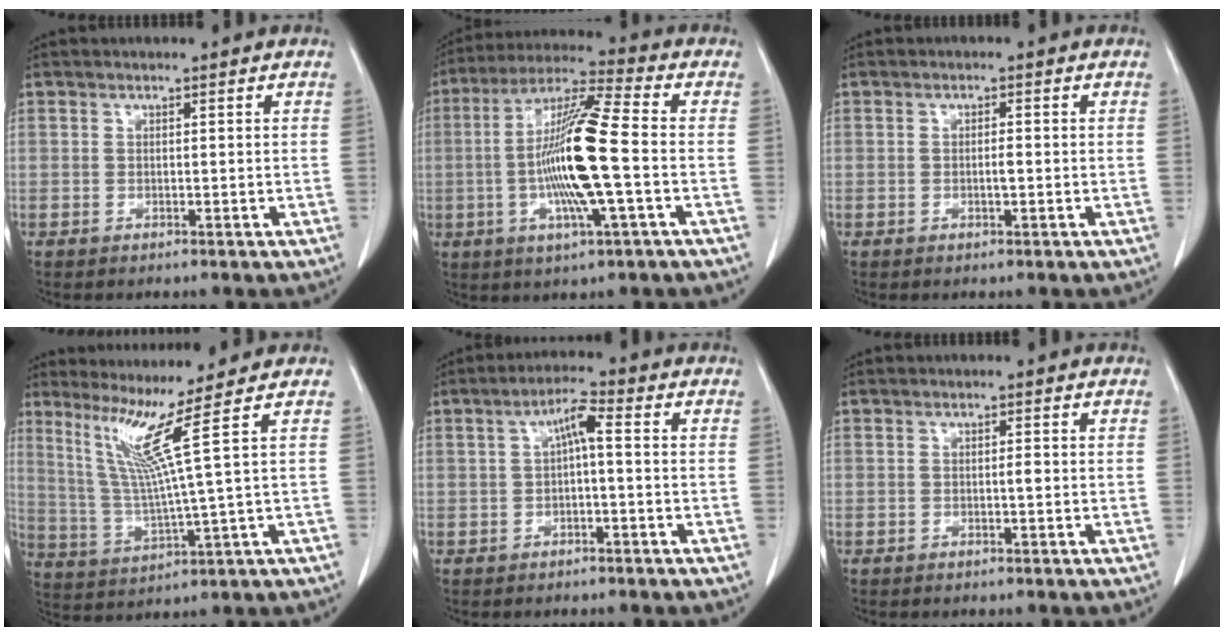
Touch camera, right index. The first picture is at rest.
{"total": 15.1, "force": [-1.9, 0.4, 15.0], "torque": [-0.288, 0.000, -0.043]}
{"total": 1.4, "force": [-0.2, 0.3, 1.4], "torque": [-0.025, 0.002, -0.003]}
{"total": 8.6, "force": [4.8, -4.0, 5.9], "torque": [-0.116, -0.025, 0.100]}
{"total": 3.9, "force": [0.2, 0.6, 3.9], "torque": [-0.068, 0.018, 0.002]}
{"total": 0.7, "force": [-0.1, 0.0, 0.7], "torque": [-0.010, 0.002, -0.002]}